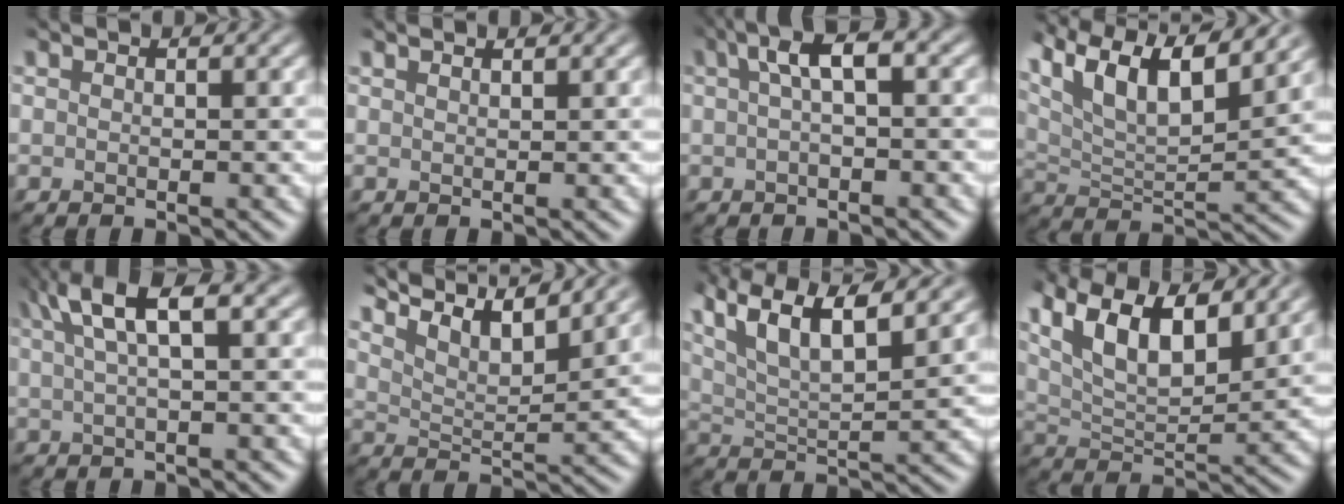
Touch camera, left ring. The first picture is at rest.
{"total": 0.7, "force": [0.6, -0.2, 0.1], "torque": [-0.004, 0.000, 0.015]}
{"total": 3.1, "force": [0.7, 0.6, 3.0], "torque": [-0.049, 0.013, 0.007]}
{"total": 12.3, "force": [8.3, 3.7, 8.3], "torque": [-0.150, 0.028, 0.112]}
{"total": 4.8, "force": [2.2, 0.9, 4.1], "torque": [-0.069, 0.015, 0.039]}
{"total": 7.9, "force": [6.6, 1.4, 4.0], "torque": [-0.072, 0.011, 0.089]}
{"total": 12.3, "force": [7.7, 4.3, 8.6], "torque": [-0.149, 0.049, 0.102]}
{"total": 10.0, "force": [5.5, 4.2, 7.2], "torque": [-0.123, 0.024, 0.080]}